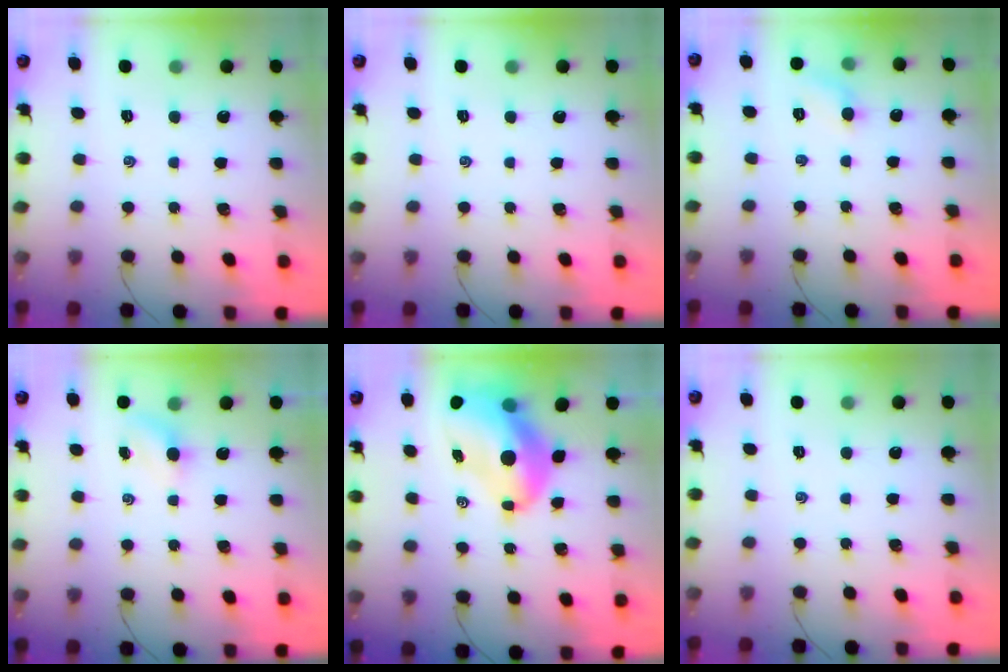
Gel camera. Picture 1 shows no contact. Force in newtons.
{"total": 0.0}
{"total": 5.3, "press": 5.0, "slide": 1.6}
{"total": 3.4, "press": 3.2, "slide": 1.1}
{"total": 13.0, "press": 12.4, "slide": 3.8}
{"total": 0.0}